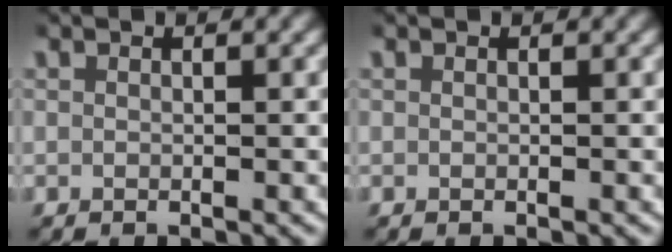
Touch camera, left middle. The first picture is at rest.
{"total": 0.0}